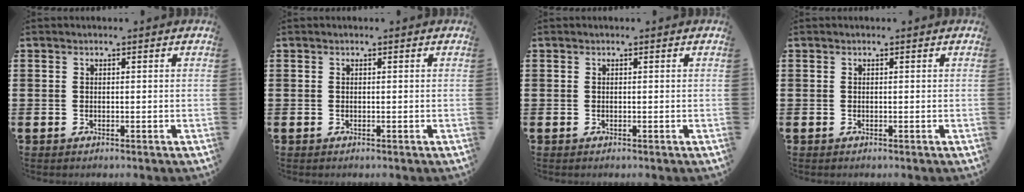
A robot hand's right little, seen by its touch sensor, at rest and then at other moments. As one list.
[{"total": 0.0}, {"total": 0.0}, {"total": 0.0}]